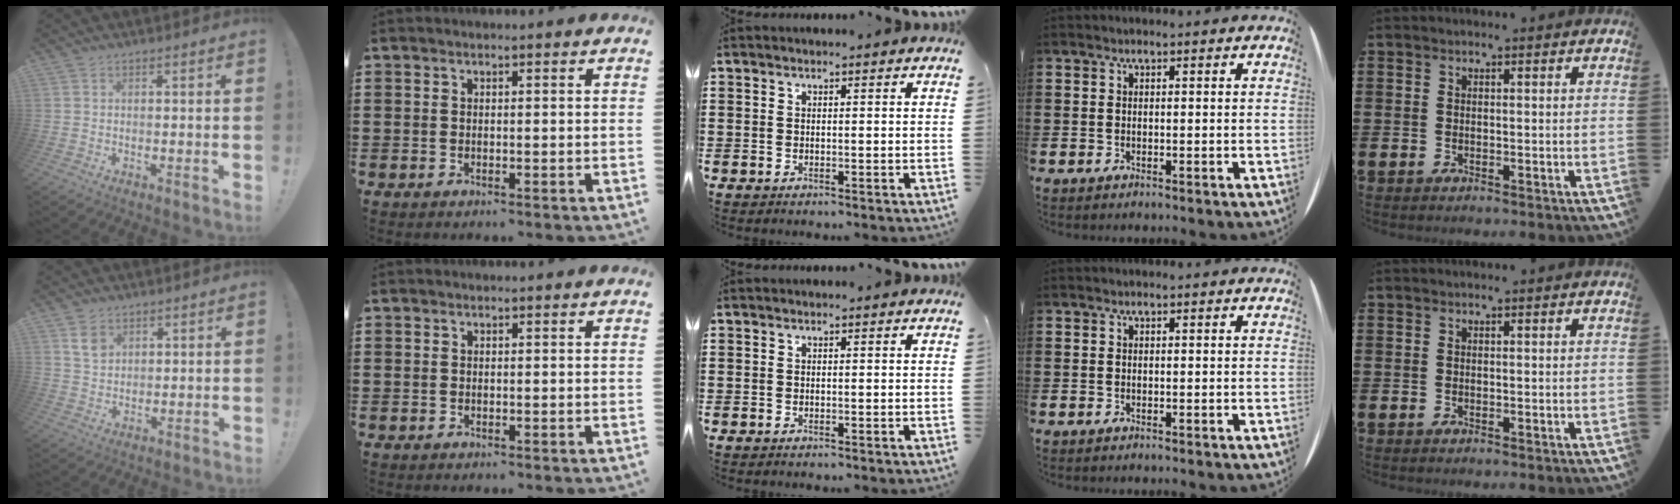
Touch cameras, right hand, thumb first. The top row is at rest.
{"thumb": {"total": 5.3, "force": [2.8, 3.9, 2.1], "torque": [-0.026, -0.009, 0.053]}}